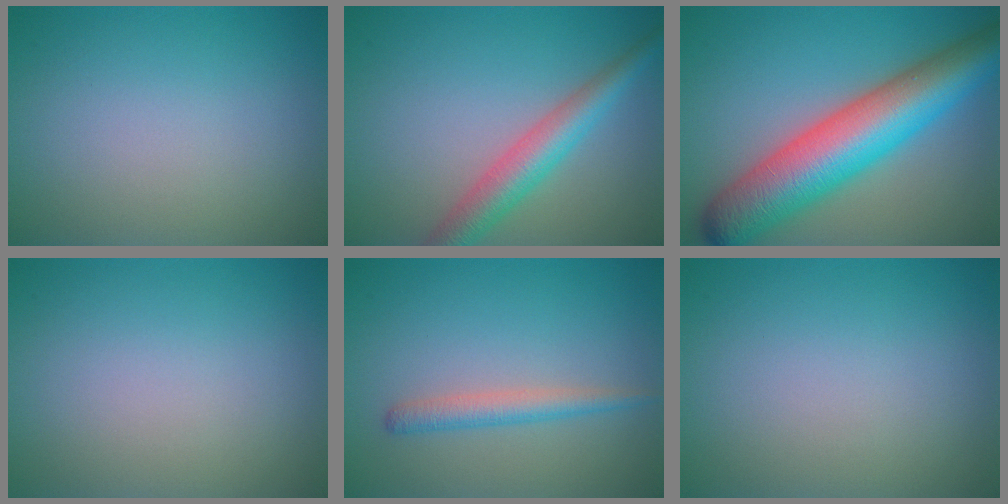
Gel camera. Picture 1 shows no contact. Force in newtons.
{"total": 4.3, "press": 4.3, "slide": 0.3}
{"total": 11.2, "press": 11.2, "slide": 0.3}
{"total": 0.0}
{"total": 2.1, "press": 2.1, "slide": 0.1}
{"total": 0.0}